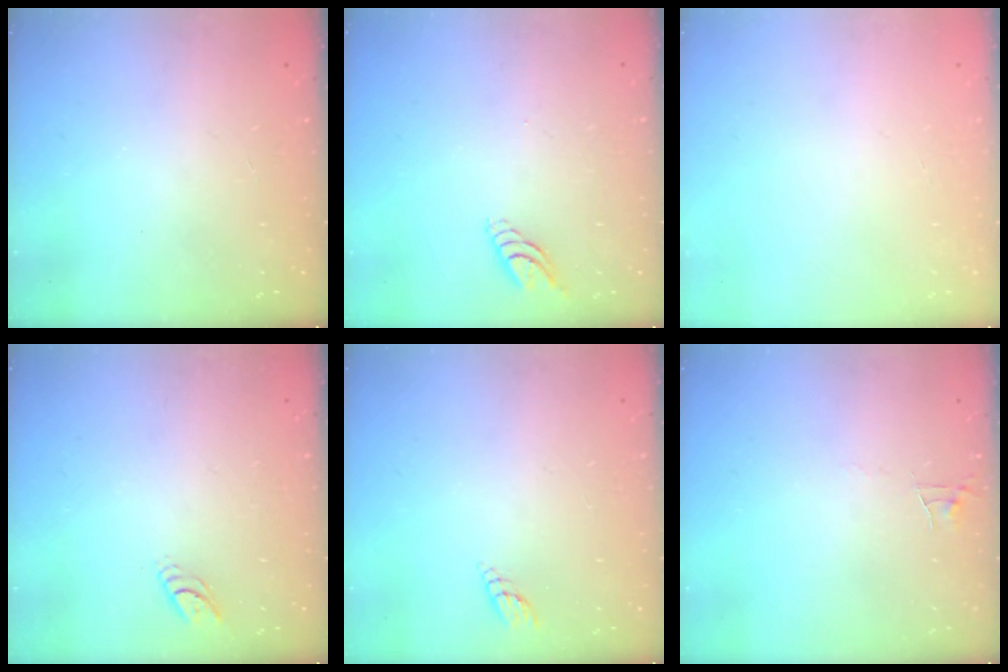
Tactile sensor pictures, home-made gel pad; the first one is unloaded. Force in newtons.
{"total": 4.9, "press": 4.9, "slide": 0.6}
{"total": 0.0}
{"total": 3.9, "press": 3.9, "slide": 0.5}
{"total": 2.9, "press": 2.9, "slide": 0.3}
{"total": 3.5, "press": 3.5, "slide": 0.3}